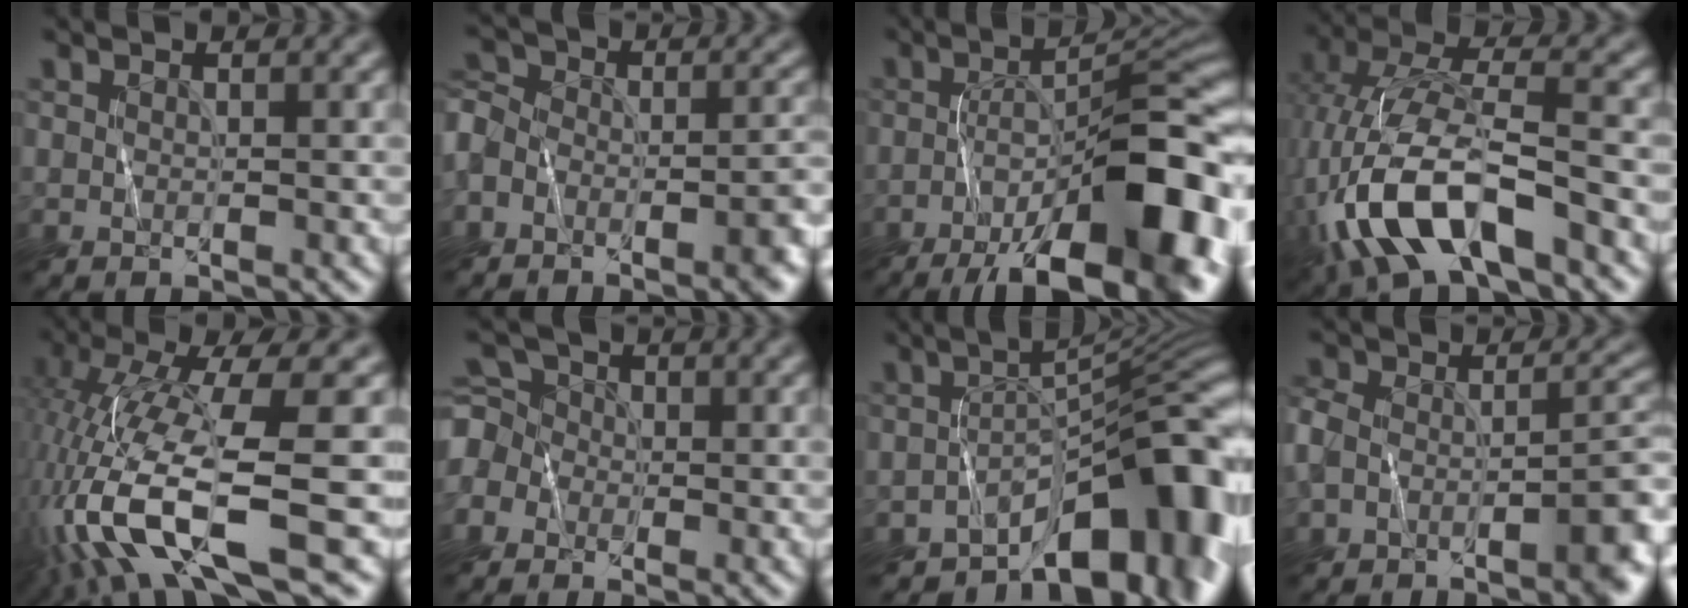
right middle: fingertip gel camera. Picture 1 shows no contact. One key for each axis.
{"total": 7.9, "fx": -4.9, "fy": 4.3, "fz": 4.4, "tx": -0.055, "ty": 0.011, "tz": -0.084}
{"total": 15.8, "fx": -8.6, "fy": 4.8, "fz": 12.3, "tx": -0.167, "ty": 0.012, "tz": -0.141}
{"total": 10.5, "fx": -5.1, "fy": 4.2, "fz": 8.1, "tx": -0.184, "ty": 0.009, "tz": -0.101}
{"total": 11.8, "fx": -5.4, "fy": 2.3, "fz": 10.2, "tx": -0.218, "ty": -0.003, "tz": -0.093}
{"total": 4.1, "fx": -0.3, "fy": 3.7, "fz": 1.8, "tx": -0.054, "ty": 0.028, "tz": -0.021}
{"total": 11.4, "fx": -6.9, "fy": 5.2, "fz": 7.6, "tx": -0.074, "ty": 0.007, "tz": -0.115}
{"total": 6.4, "fx": -3.6, "fy": 3.1, "fz": 4.3, "tx": -0.066, "ty": 0.004, "tz": -0.071}